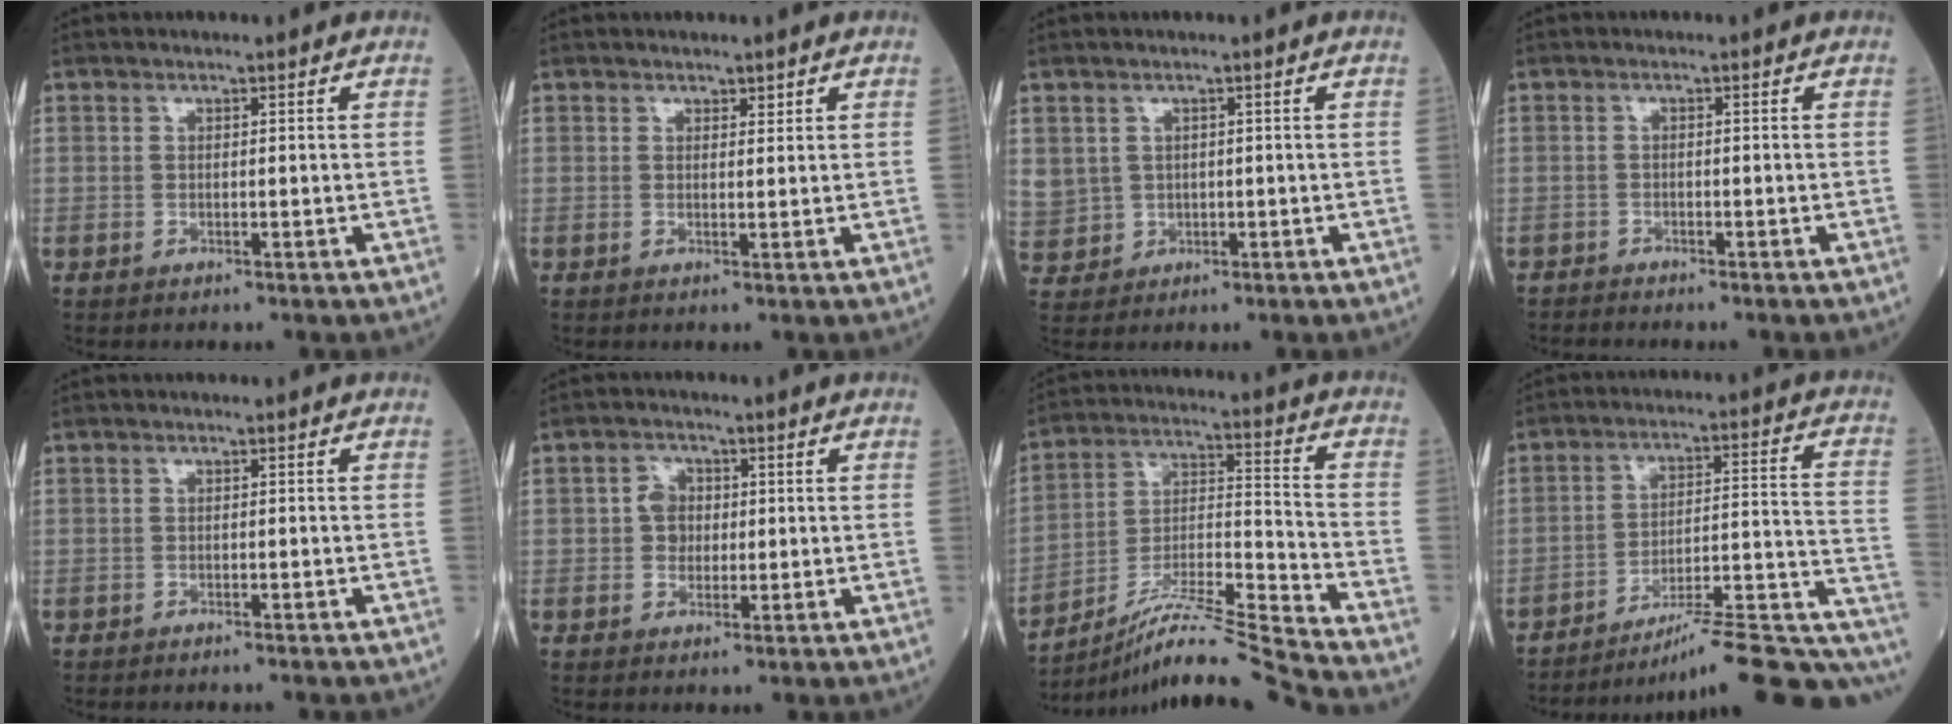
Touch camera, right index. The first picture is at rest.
{"total": 1.0, "force": [0.8, 0.4, 0.4], "torque": [-0.004, -0.002, 0.011]}
{"total": 8.7, "force": [0.7, 8.4, 2.1], "torque": [-0.093, 0.019, 0.039]}
{"total": 1.3, "force": [-1.3, 0.0, -0.3], "torque": [0.001, -0.005, -0.028]}
{"total": 1.2, "force": [-1.2, 0.0, 0.4], "torque": [-0.007, -0.002, -0.015]}
{"total": 3.2, "force": [0.2, 2.7, 1.6], "torque": [-0.025, 0.009, 0.001]}
{"total": 15.4, "force": [-14.2, -3.5, 4.9], "torque": [-0.079, 0.014, -0.254]}
{"total": 19.5, "force": [-16.4, 1.0, 10.5], "torque": [-0.083, 0.033, -0.234]}